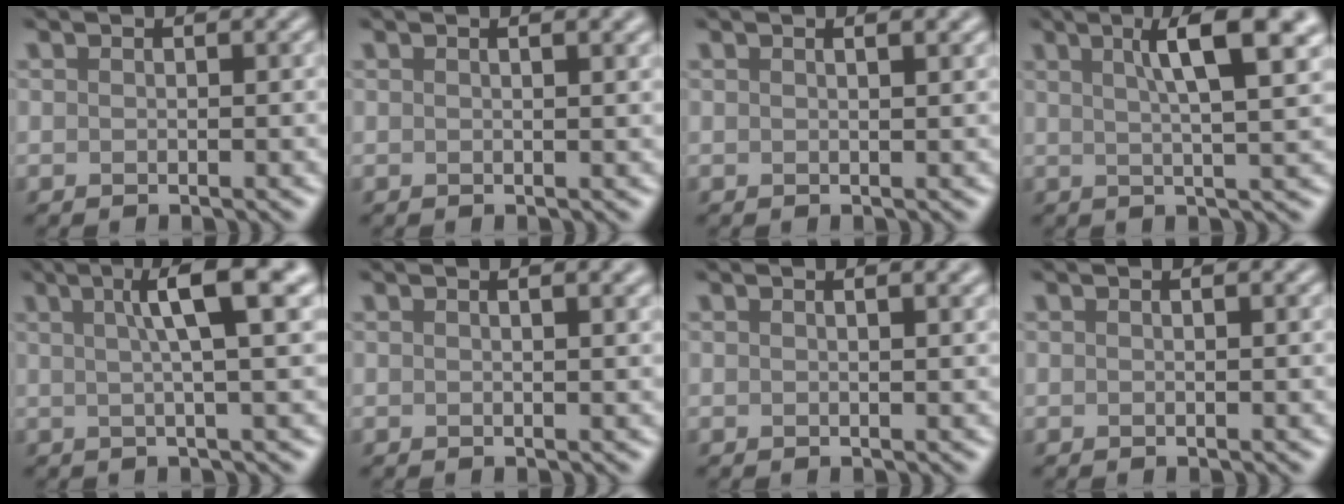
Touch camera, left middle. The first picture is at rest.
{"total": 2.8, "force": [1.3, 1.1, 2.1], "torque": [-0.010, 0.000, -0.004]}
{"total": 2.5, "force": [1.3, 1.1, 1.9], "torque": [-0.007, -0.003, -0.008]}
{"total": 7.2, "force": [2.9, 1.5, 6.4], "torque": [-0.073, 0.006, 0.039]}
{"total": 6.5, "force": [2.1, 1.1, 6.1], "torque": [-0.074, 0.011, 0.026]}
{"total": 3.4, "force": [1.6, 1.4, 2.6], "torque": [-0.008, 0.004, -0.004]}
{"total": 3.3, "force": [1.6, 1.4, 2.5], "torque": [-0.008, 0.003, -0.006]}
{"total": 1.0, "force": [0.4, 0.3, 0.8], "torque": [-0.009, -0.003, -0.002]}